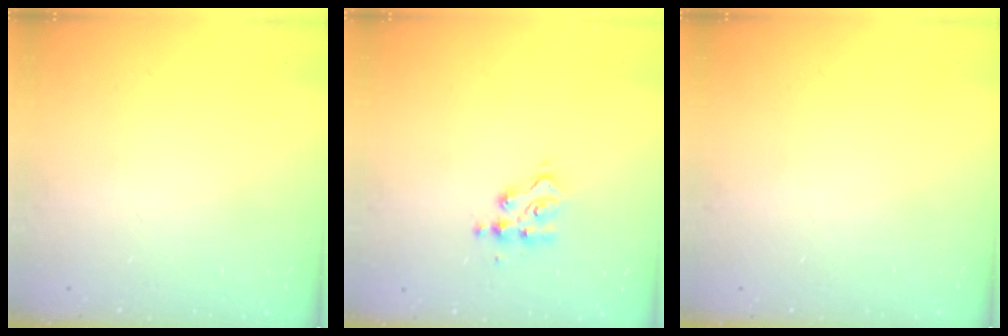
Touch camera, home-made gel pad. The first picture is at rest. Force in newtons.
{"total": 4.7, "press": 4.7, "slide": 0.2}
{"total": 0.0}